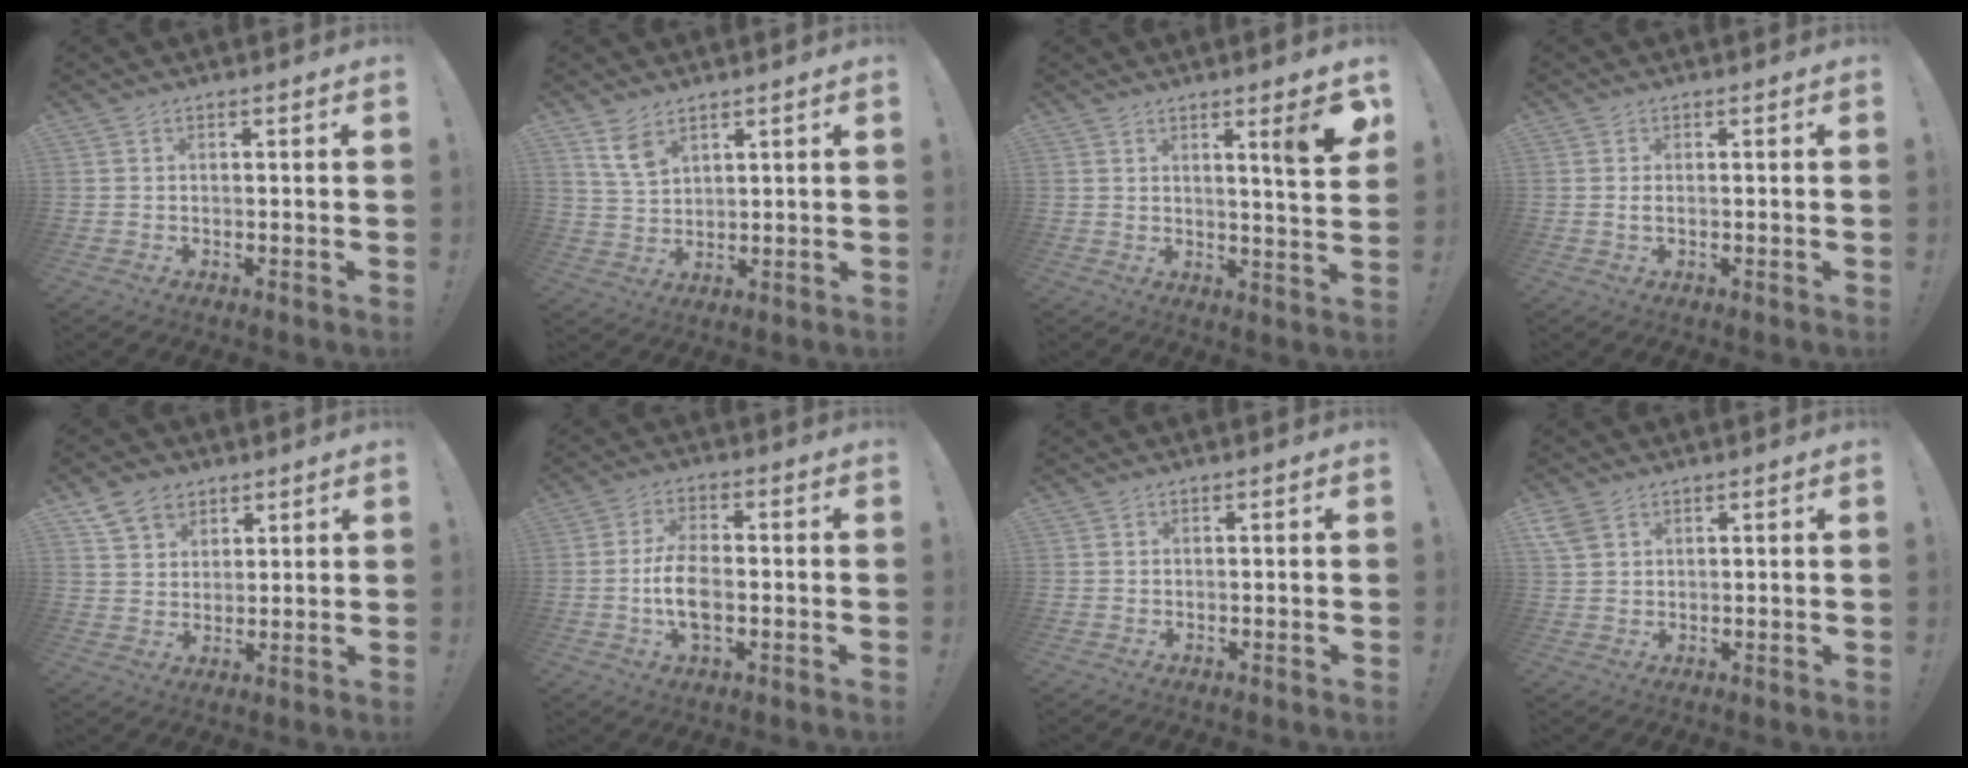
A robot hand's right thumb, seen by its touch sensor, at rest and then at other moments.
{"total": 7.2, "force": [4.7, 4.3, 3.5], "torque": [-0.059, -0.022, 0.090]}
{"total": 8.4, "force": [4.3, -0.2, 7.2], "torque": [-0.086, -0.029, 0.057]}
{"total": 1.0, "force": [-0.1, 0.2, 1.0], "torque": [-0.013, -0.001, -0.004]}
{"total": 8.2, "force": [5.2, 5.8, 2.5], "torque": [-0.035, -0.025, 0.102]}
{"total": 8.7, "force": [-1.7, 4.4, 7.4], "torque": [-0.151, -0.001, -0.031]}
{"total": 0.0}
{"total": 4.3, "force": [2.5, 2.7, 2.1], "torque": [-0.039, -0.006, 0.051]}